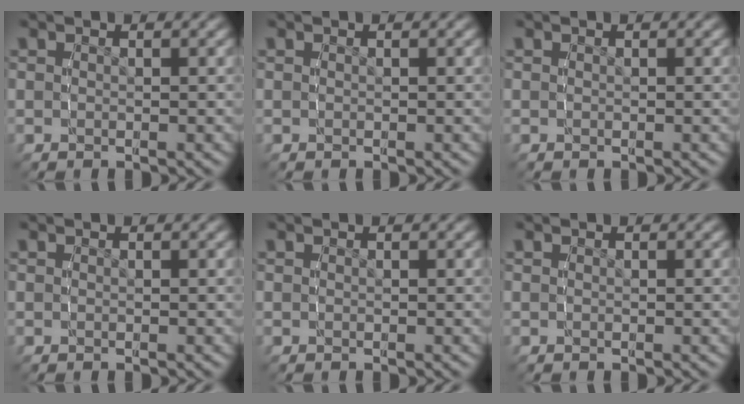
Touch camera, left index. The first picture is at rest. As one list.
[{"total": 0.0}, {"total": 0.0}, {"total": 0.0}, {"total": 0.0}, {"total": 0.0}]